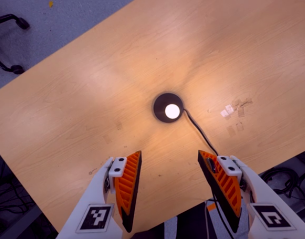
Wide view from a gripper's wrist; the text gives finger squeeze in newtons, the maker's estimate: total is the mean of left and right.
{"total": 0.0}